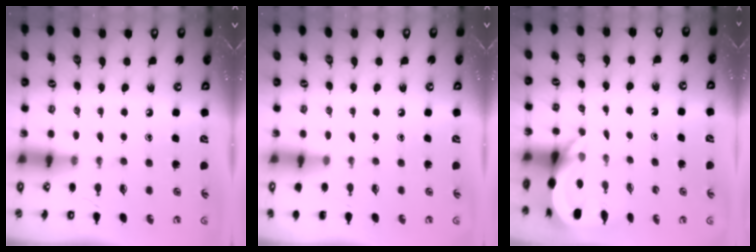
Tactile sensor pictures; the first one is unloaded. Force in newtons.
{"total": 0.0}
{"total": 4.1, "press": 4.1, "slide": 0.3}